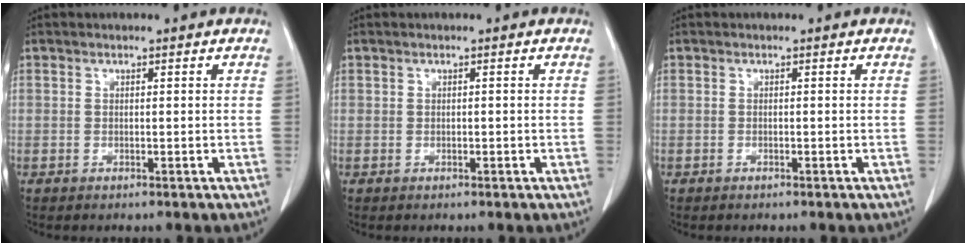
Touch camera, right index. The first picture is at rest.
{"total": 0.0}
{"total": 0.0}